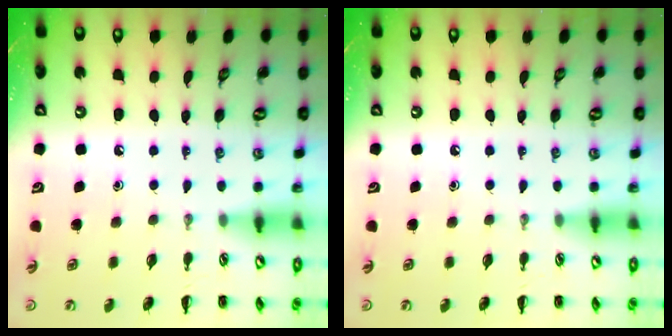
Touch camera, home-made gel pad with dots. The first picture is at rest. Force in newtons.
{"total": 0.0}